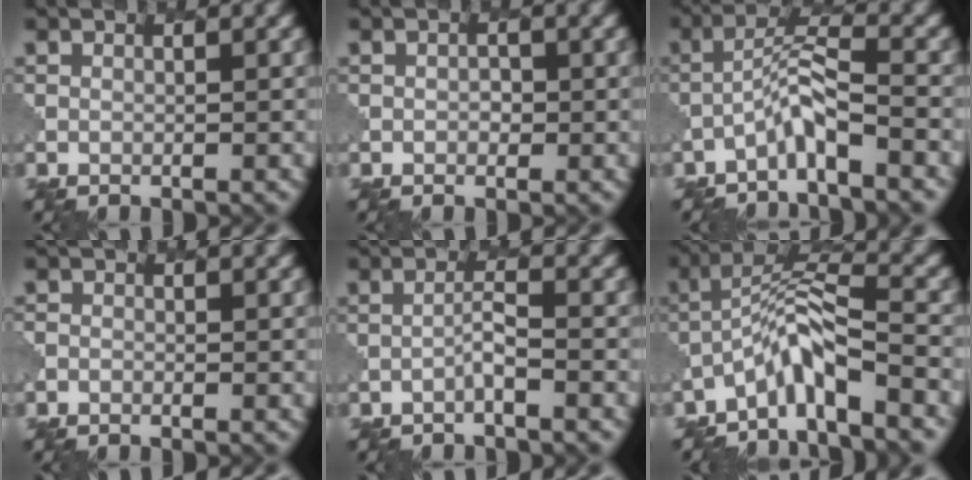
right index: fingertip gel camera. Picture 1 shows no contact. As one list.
[{"total": 0.8, "force": [0.1, 0.6, 0.4], "torque": [-0.006, 0.000, 0.004]}, {"total": 3.3, "force": [-2.1, 0.3, 2.5], "torque": [-0.048, 0.014, -0.046]}, {"total": 0.5, "force": [-0.3, 0.4, 0.0], "torque": [0.000, -0.002, -0.009]}, {"total": 1.2, "force": [-0.6, -0.1, 1.0], "torque": [-0.018, 0.010, -0.015]}, {"total": 5.0, "force": [-3.3, 0.8, 3.6], "torque": [-0.063, 0.012, -0.068]}]